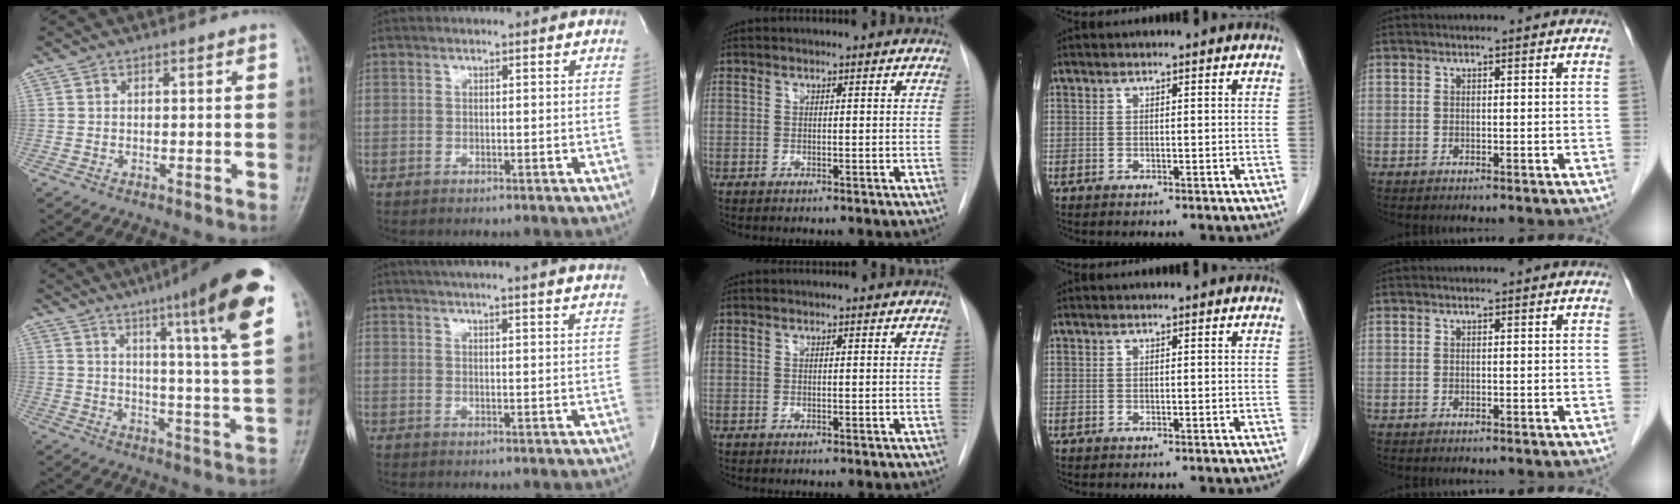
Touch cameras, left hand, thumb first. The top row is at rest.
{"thumb": {"total": 18.6, "force": [10.1, 1.1, 15.6], "torque": [-0.207, -0.043, 0.131]}, "index": {"total": 22.2, "force": [20.2, 0.1, 9.2], "torque": [-0.148, -0.006, 0.250]}}